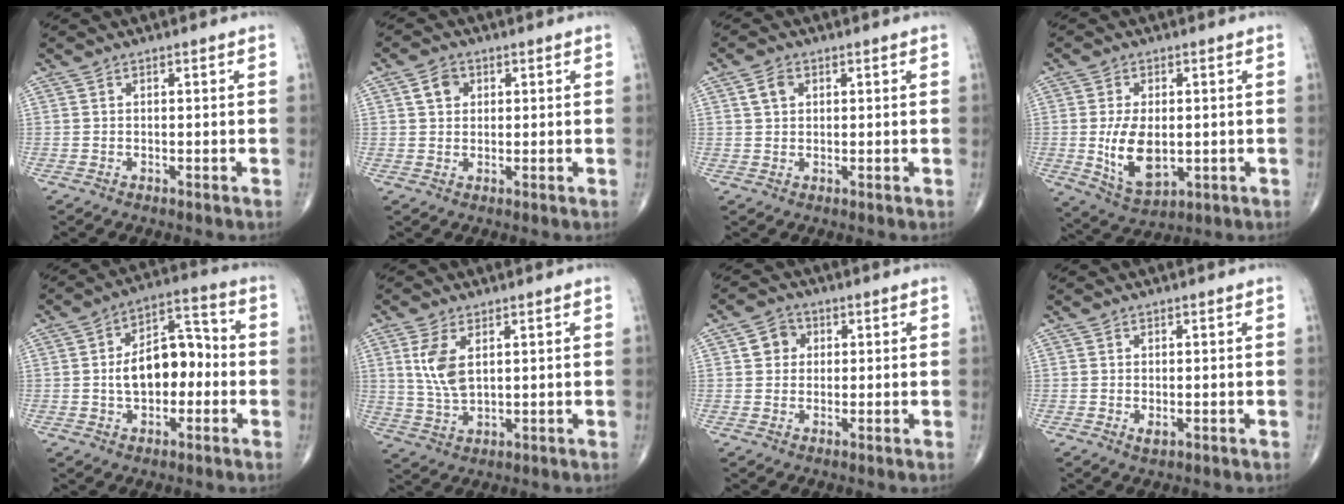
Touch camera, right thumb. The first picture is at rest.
{"total": 3.6, "force": [1.2, 2.8, 1.8], "torque": [-0.019, 0.001, 0.021]}
{"total": 3.0, "force": [1.1, 2.1, 1.8], "torque": [-0.028, 0.002, 0.021]}
{"total": 10.1, "force": [-0.7, 5.7, 8.3], "torque": [-0.143, -0.013, 0.001]}
{"total": 12.6, "force": [-0.8, 7.5, 10.0], "torque": [-0.136, 0.040, -0.020]}
{"total": 7.1, "force": [2.2, 3.5, 5.7], "torque": [-0.119, -0.009, 0.053]}
{"total": 4.1, "force": [1.0, 3.6, 1.6], "torque": [-0.004, 0.003, 0.010]}
{"total": 1.2, "force": [-0.2, 0.6, 1.1], "torque": [-0.018, -0.004, -0.001]}